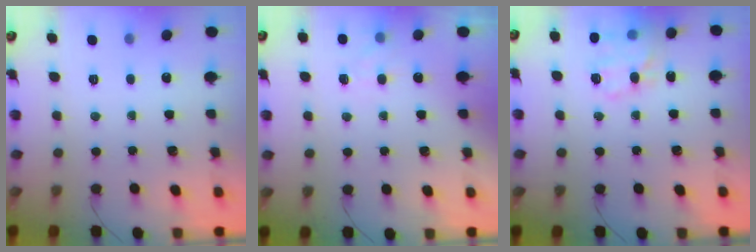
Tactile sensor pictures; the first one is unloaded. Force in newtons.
{"total": 7.0, "press": 6.8, "slide": 1.8}
{"total": 15.9, "press": 15.8, "slide": 2.3}